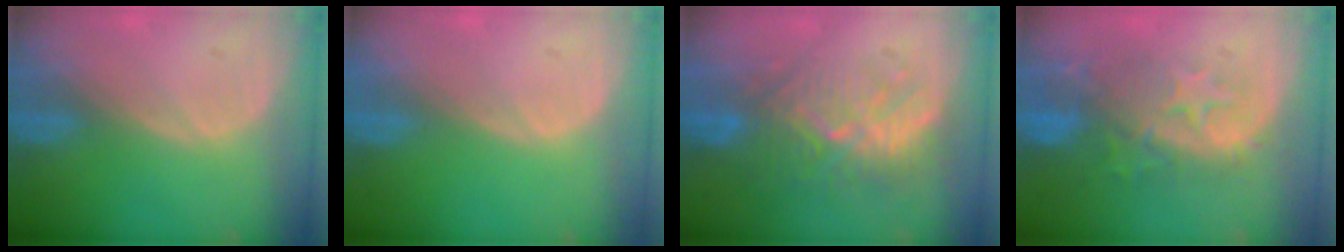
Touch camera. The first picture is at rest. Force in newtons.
{"total": 0.0}
{"total": 9.1, "press": 8.8, "slide": 2.4}
{"total": 10.2, "press": 8.9, "slide": 5.0}